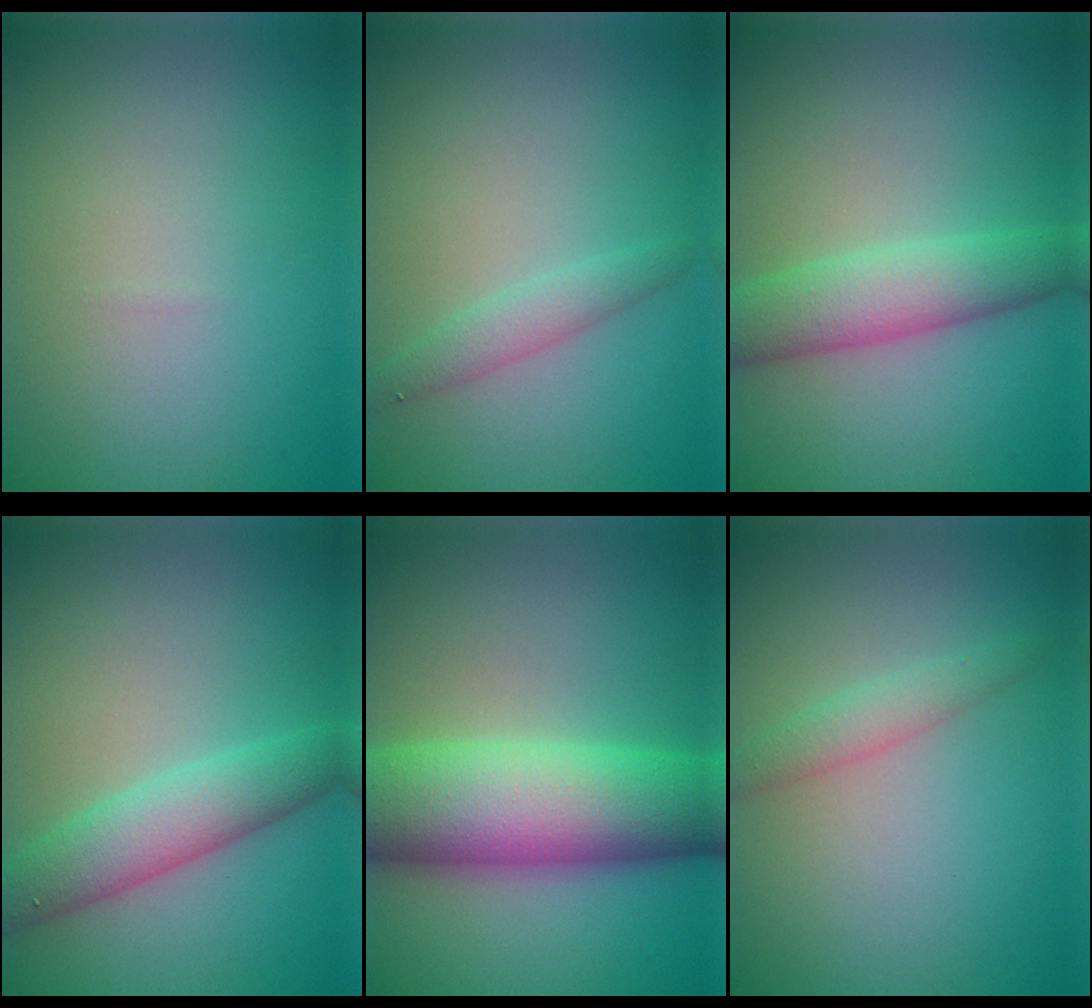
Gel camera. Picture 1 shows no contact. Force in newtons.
{"total": 1.6, "press": 1.6, "slide": 0.0}
{"total": 4.6, "press": 4.6, "slide": 0.1}
{"total": 4.3, "press": 4.3, "slide": 0.2}
{"total": 11.6, "press": 11.6, "slide": 0.5}
{"total": 1.8, "press": 1.8, "slide": 0.1}